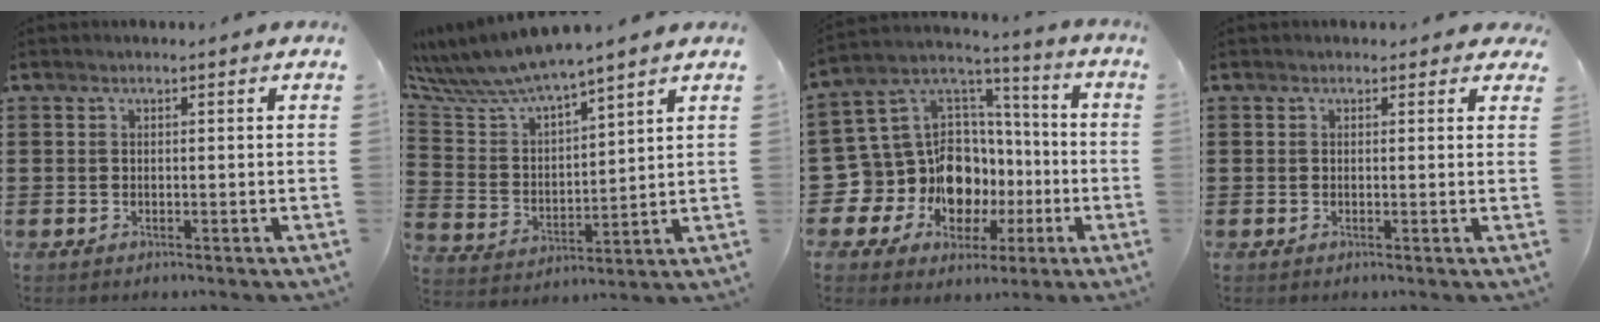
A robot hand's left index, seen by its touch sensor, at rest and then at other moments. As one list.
[{"total": 6.7, "force": [6.4, 0.2, 1.9], "torque": [-0.068, -0.043, 0.109]}, {"total": 14.1, "force": [-4.0, 12.4, 5.3], "torque": [-0.137, -0.018, -0.052]}, {"total": 0.9, "force": [0.5, 0.8, 0.3], "torque": [-0.001, 0.005, 0.005]}]